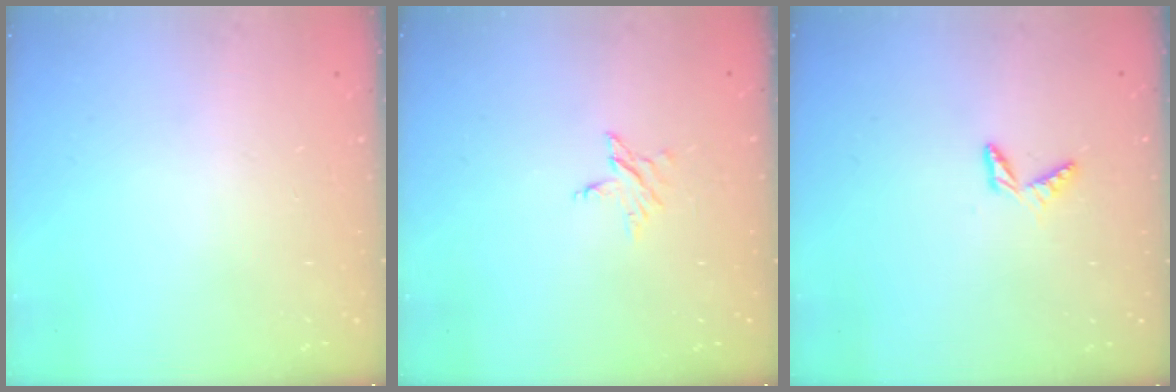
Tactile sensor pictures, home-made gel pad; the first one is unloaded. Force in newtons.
{"total": 2.7, "press": 2.7, "slide": 0.2}
{"total": 4.0, "press": 3.9, "slide": 0.3}